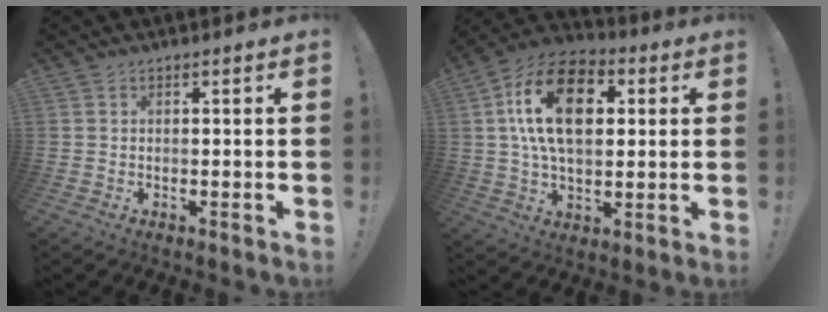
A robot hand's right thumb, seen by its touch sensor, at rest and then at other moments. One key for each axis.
{"total": 20.3, "fx": 4.6, "fy": 12.5, "fz": 15.4, "tx": -0.269, "ty": 0.002, "tz": 0.077}